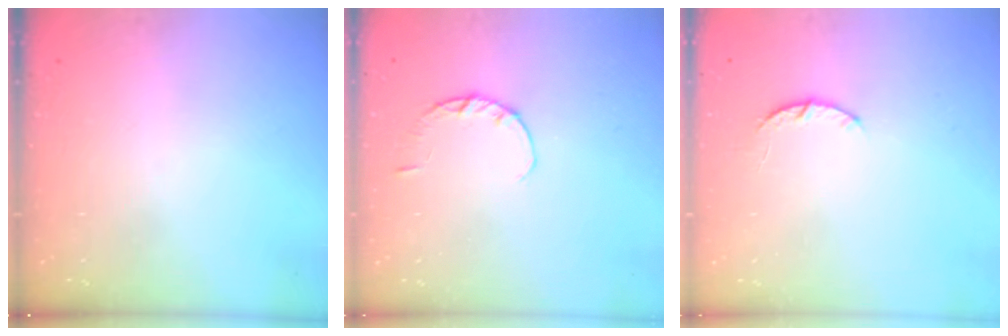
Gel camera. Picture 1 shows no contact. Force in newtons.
{"total": 2.9, "press": 2.8, "slide": 0.4}
{"total": 3.0, "press": 2.9, "slide": 0.5}